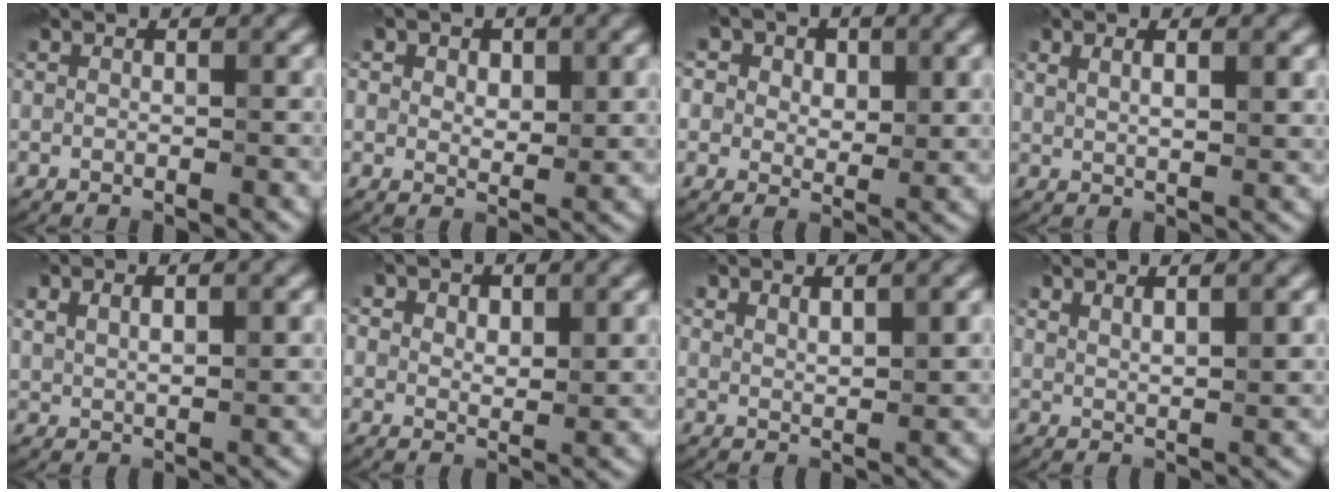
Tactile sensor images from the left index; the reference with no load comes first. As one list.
[{"total": 4.1, "force": [1.6, 2.5, 2.8], "torque": [-0.038, -0.004, 0.022]}, {"total": 8.2, "force": [4.4, 5.4, 4.5], "torque": [-0.066, 0.016, 0.039]}, {"total": 2.7, "force": [1.3, 0.8, 2.2], "torque": [-0.030, -0.001, 0.023]}, {"total": 3.8, "force": [1.4, 1.5, 3.1], "torque": [-0.061, 0.003, 0.028]}, {"total": 3.8, "force": [1.6, 2.2, 2.6], "torque": [-0.039, -0.005, 0.027]}, {"total": 3.1, "force": [1.6, 0.8, 2.6], "torque": [-0.035, 0.000, 0.027]}, {"total": 3.6, "force": [1.8, 0.9, 3.0], "torque": [-0.037, 0.002, 0.030]}]